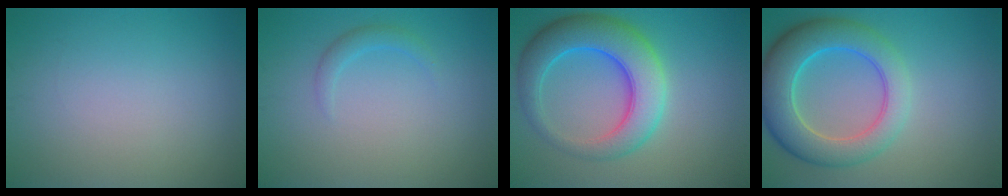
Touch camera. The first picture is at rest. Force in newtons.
{"total": 1.3, "press": 1.3, "slide": 0.2}
{"total": 7.9, "press": 7.9, "slide": 0.1}
{"total": 7.8, "press": 7.8, "slide": 0.3}